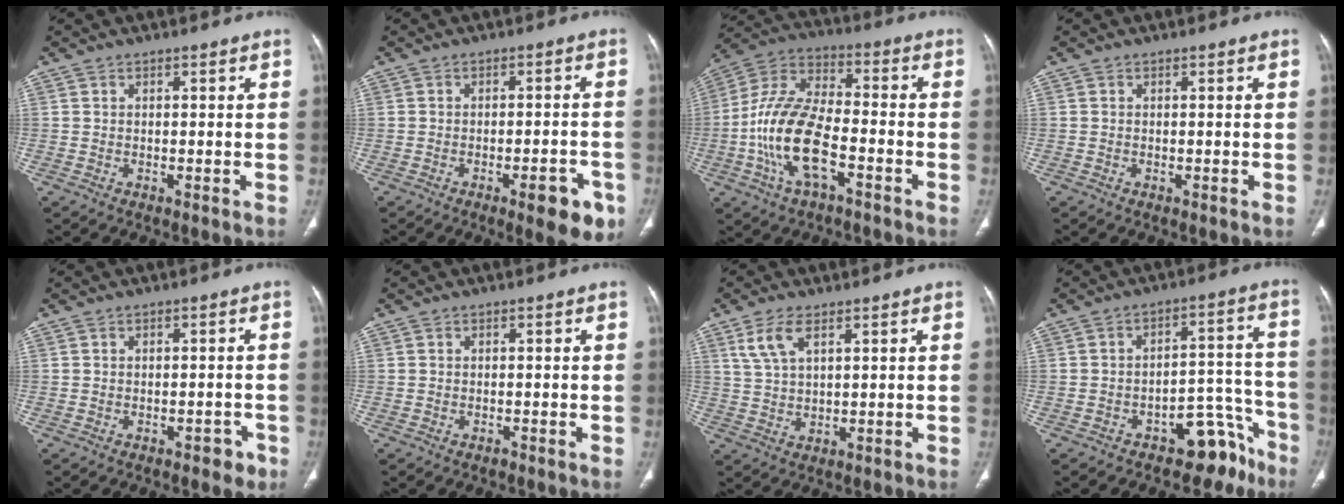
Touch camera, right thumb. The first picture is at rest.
{"total": 8.2, "force": [-4.2, 2.7, 6.6], "torque": [-0.063, 0.014, -0.049]}
{"total": 16.0, "force": [-5.0, 7.5, 13.2], "torque": [-0.265, 0.035, -0.094]}
{"total": 0.0}
{"total": 1.7, "force": [-1.0, 1.0, 1.0], "torque": [-0.009, 0.006, -0.011]}
{"total": 0.5, "force": [-0.4, 0.3, 0.1], "torque": [-0.003, 0.000, -0.008]}
{"total": 5.9, "force": [3.1, 2.5, 4.4], "torque": [-0.097, -0.007, 0.069]}
{"total": 9.4, "force": [-6.8, 5.1, 4.1], "torque": [-0.008, 0.100, -0.097]}